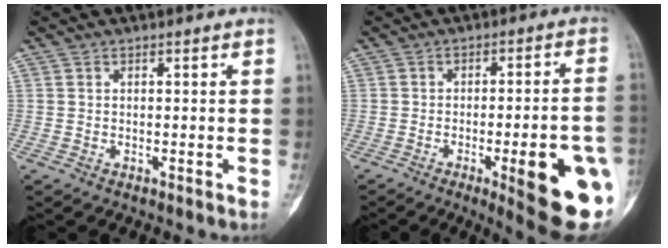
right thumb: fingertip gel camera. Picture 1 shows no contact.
{"total": 17.2, "force": [-5.6, 3.7, 15.8], "torque": [-0.159, 0.011, -0.059]}